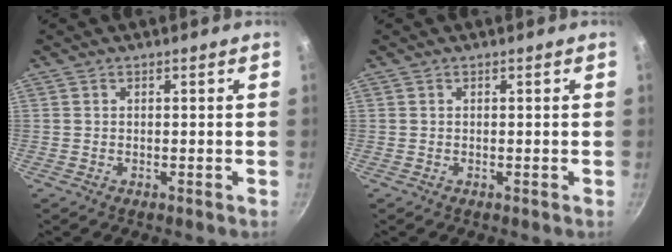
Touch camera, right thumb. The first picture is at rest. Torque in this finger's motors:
{"motor_torque": [-0.03, -0.03, 0.00, 0.00, 0.00]}